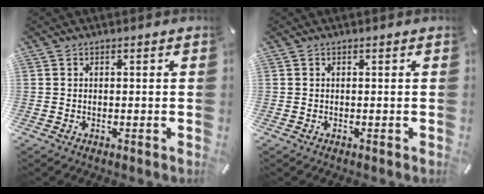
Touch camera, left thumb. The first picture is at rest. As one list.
[{"total": 0.0}]